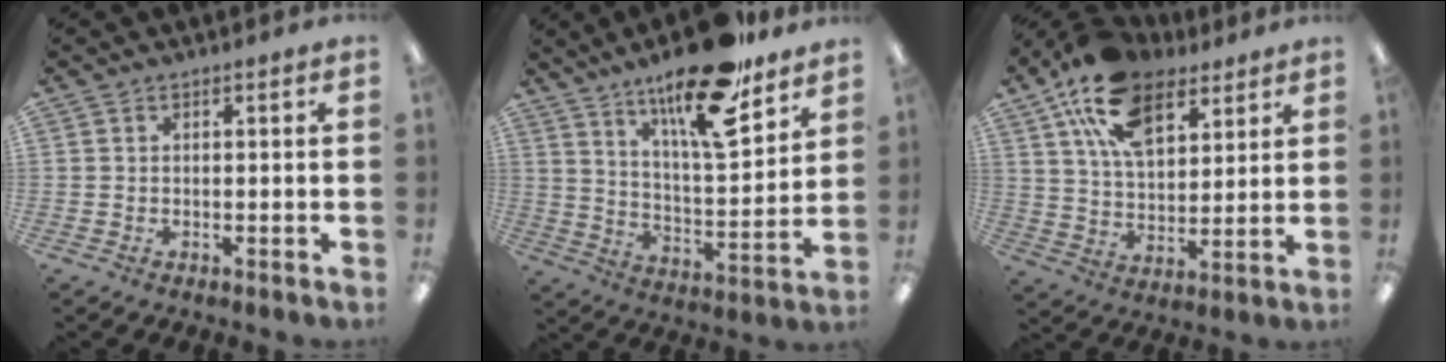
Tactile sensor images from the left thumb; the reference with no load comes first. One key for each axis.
{"total": 19.5, "fx": 14.2, "fy": 5.5, "fz": 12.1, "tx": -0.196, "ty": -0.089, "tz": 0.235}
{"total": 17.9, "fx": 10.9, "fy": 9.8, "fz": 10.3, "tx": -0.193, "ty": -0.032, "tz": 0.198}